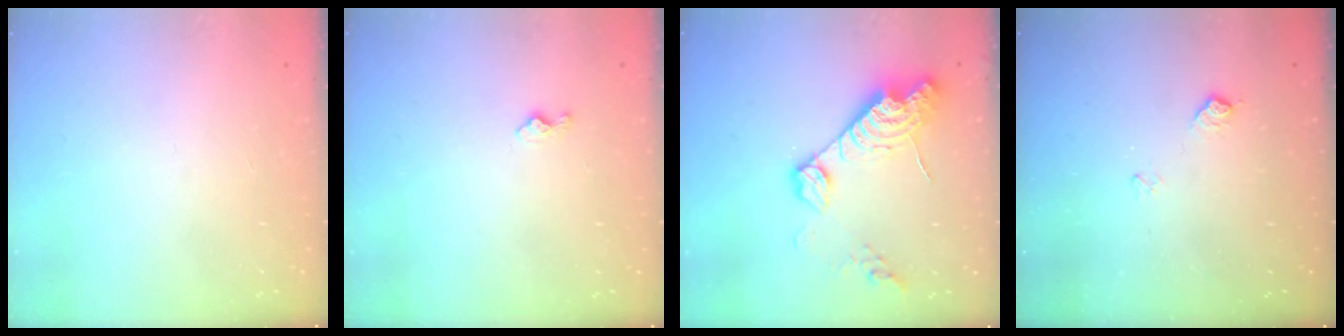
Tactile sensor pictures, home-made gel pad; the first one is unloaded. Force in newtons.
{"total": 3.6, "press": 3.5, "slide": 0.6}
{"total": 14.8, "press": 14.8, "slide": 1.3}
{"total": 6.1, "press": 6.1, "slide": 0.8}